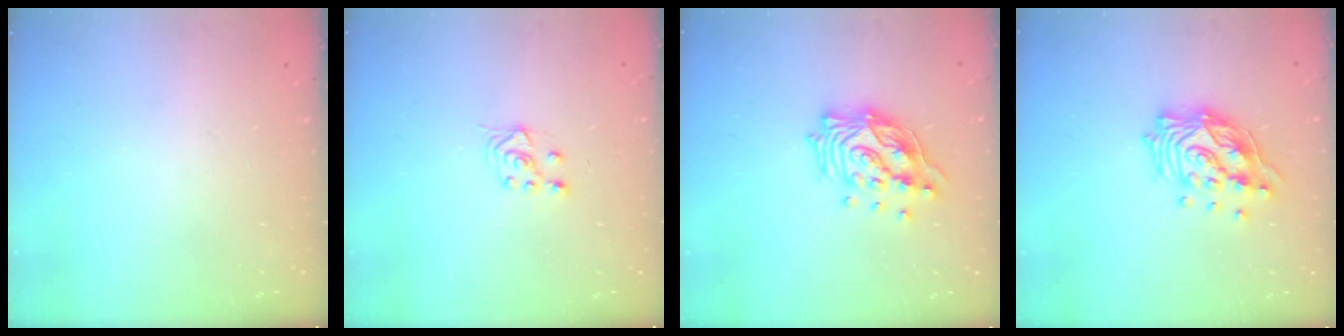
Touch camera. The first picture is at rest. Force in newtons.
{"total": 3.7, "press": 3.6, "slide": 1.0}
{"total": 15.2, "press": 15.2, "slide": 1.1}
{"total": 15.2, "press": 15.2, "slide": 1.1}